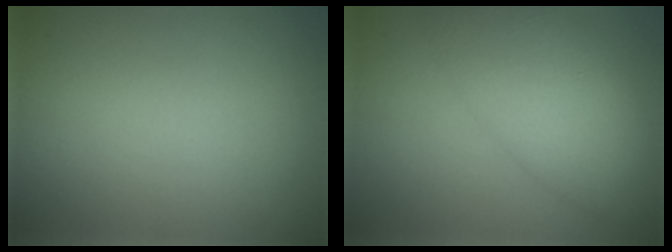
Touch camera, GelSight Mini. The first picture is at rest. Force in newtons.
{"total": 4.8, "press": 4.8, "slide": 0.2}